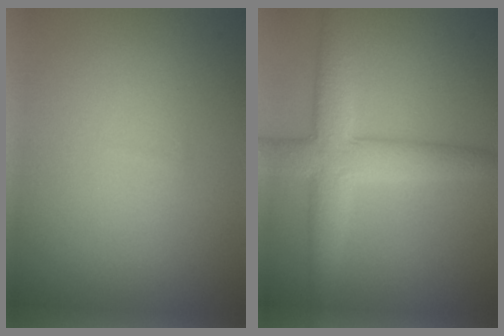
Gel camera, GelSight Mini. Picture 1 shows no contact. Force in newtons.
{"total": 5.6, "press": 5.6, "slide": 0.3}